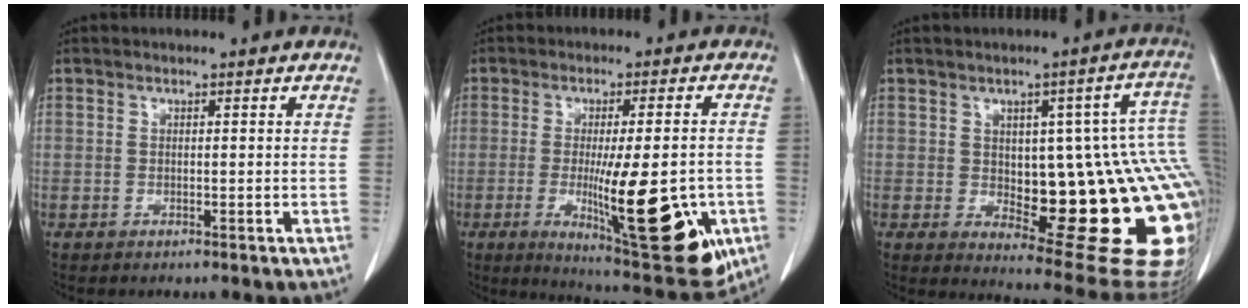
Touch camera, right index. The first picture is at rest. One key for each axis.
{"total": 18.3, "fx": -5.0, "fy": 3.0, "fz": 17.4, "tx": -0.223, "ty": -0.029, "tz": -0.057}
{"total": 23.8, "fx": -1.9, "fy": 8.1, "fz": 22.3, "tx": -0.179, "ty": 0.017, "tz": -0.003}